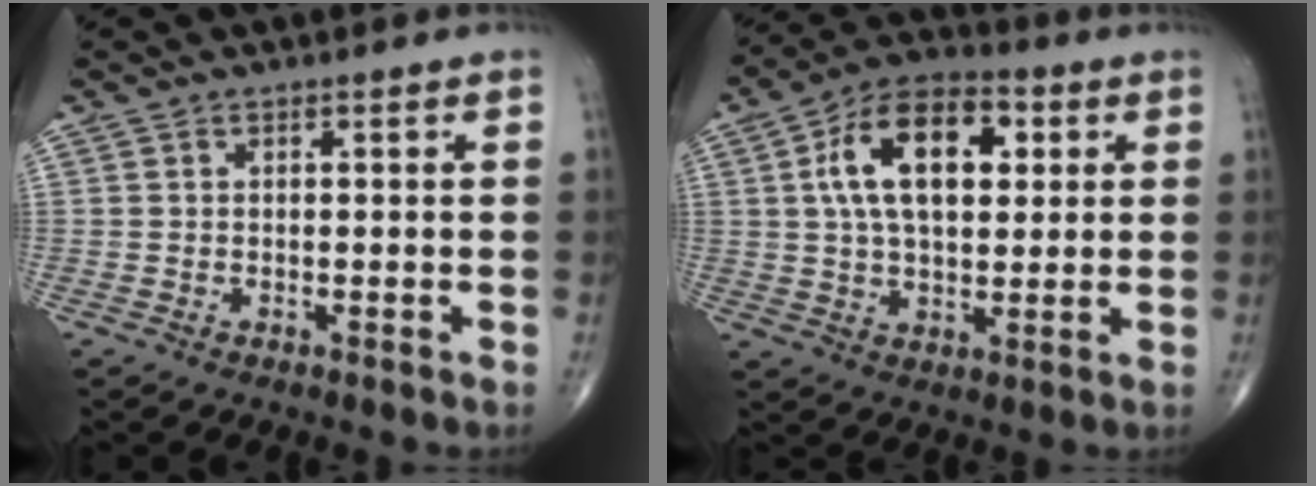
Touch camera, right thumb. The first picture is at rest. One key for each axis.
{"total": 16.0, "fx": 3.9, "fy": 9.0, "fz": 12.6, "tx": -0.199, "ty": 0.012, "tz": 0.062}